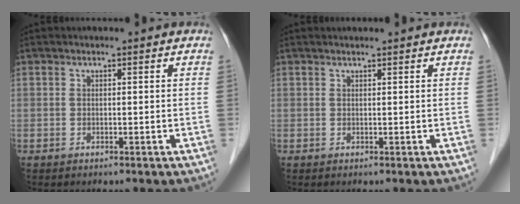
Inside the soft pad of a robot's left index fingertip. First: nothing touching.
{"total": 1.4, "force": [1.3, -0.1, 0.5], "torque": [-0.007, 0.014, 0.023]}